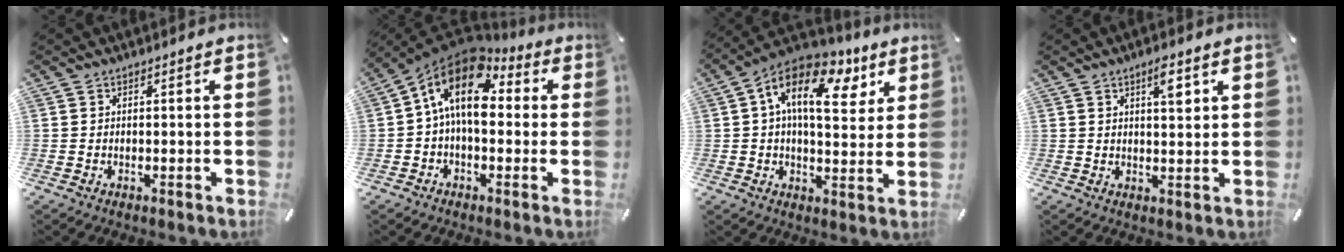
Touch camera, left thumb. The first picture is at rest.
{"total": 13.6, "force": [3.0, 8.1, 10.5], "torque": [-0.203, -0.007, 0.052]}
{"total": 15.8, "force": [6.5, 8.3, 11.8], "torque": [-0.199, -0.024, 0.109]}
{"total": 5.0, "force": [2.4, 1.5, 4.1], "torque": [-0.055, -0.008, 0.033]}